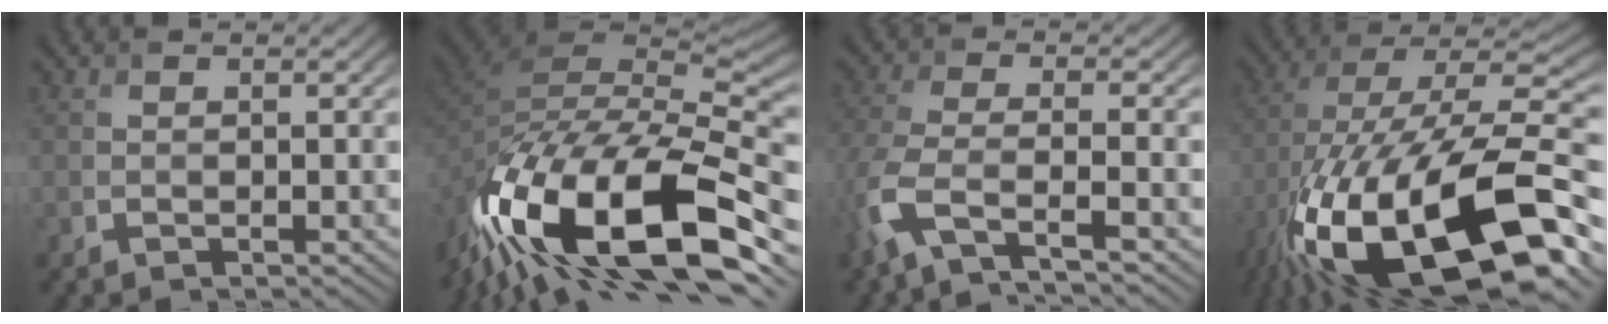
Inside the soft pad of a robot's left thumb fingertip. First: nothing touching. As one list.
[{"total": 18.7, "force": [-10.4, 8.3, 13.2], "torque": [-0.273, -0.021, -0.176]}, {"total": 6.9, "force": [-4.4, 1.9, 4.9], "torque": [-0.118, -0.007, -0.101]}, {"total": 20.6, "force": [-9.0, 9.0, 16.2], "torque": [-0.311, -0.028, -0.136]}]